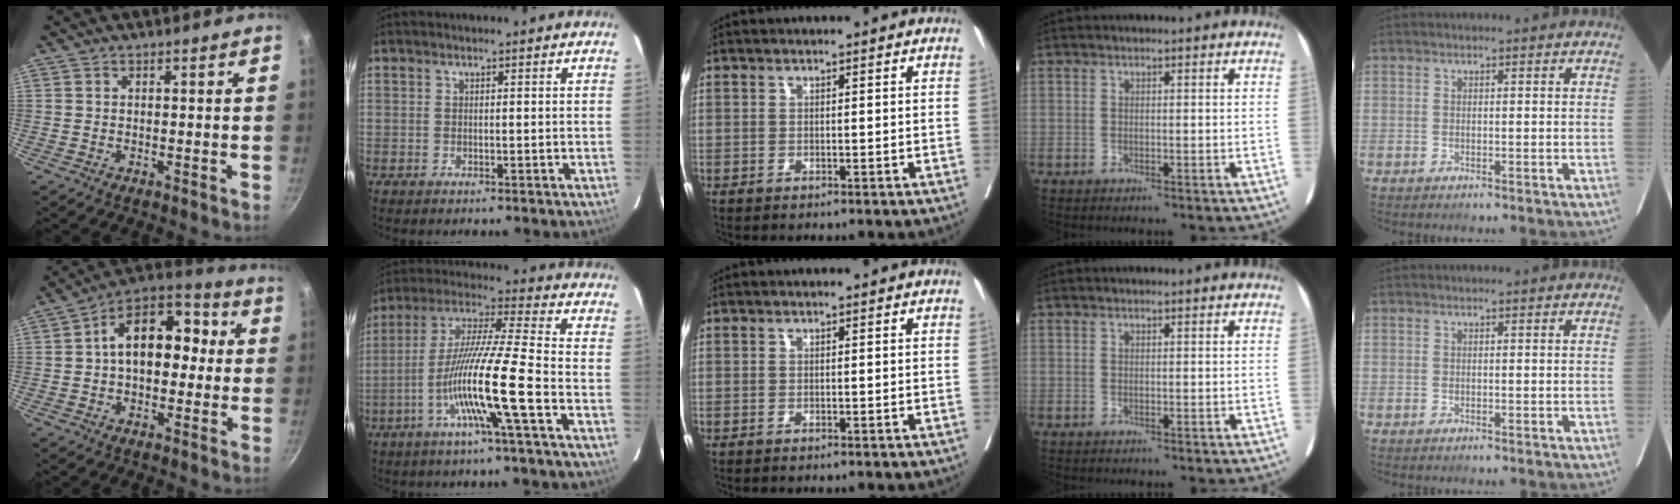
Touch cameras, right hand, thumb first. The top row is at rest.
{"thumb": {"total": 15.3, "force": [1.4, 9.4, 11.9], "torque": [-0.151, 0.044, 0.008]}, "index": {"total": 14.0, "force": [-5.2, -1.3, 13.0], "torque": [-0.249, -0.003, -0.103]}}